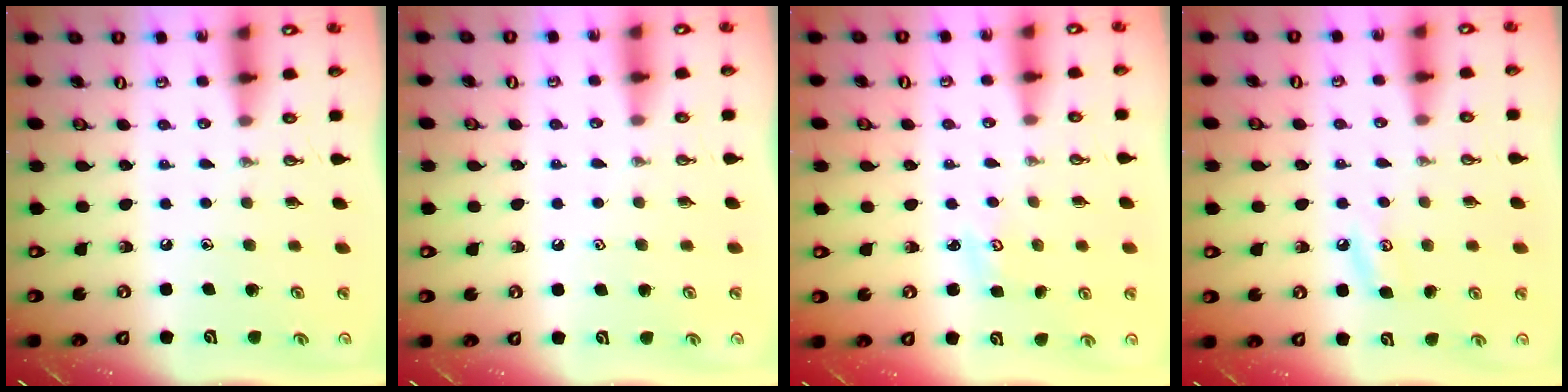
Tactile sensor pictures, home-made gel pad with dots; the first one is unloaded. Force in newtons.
{"total": 0.8, "press": 0.2, "slide": 0.7}
{"total": 2.0, "press": 2.0, "slide": 0.4}
{"total": 5.4, "press": 5.4, "slide": 0.5}